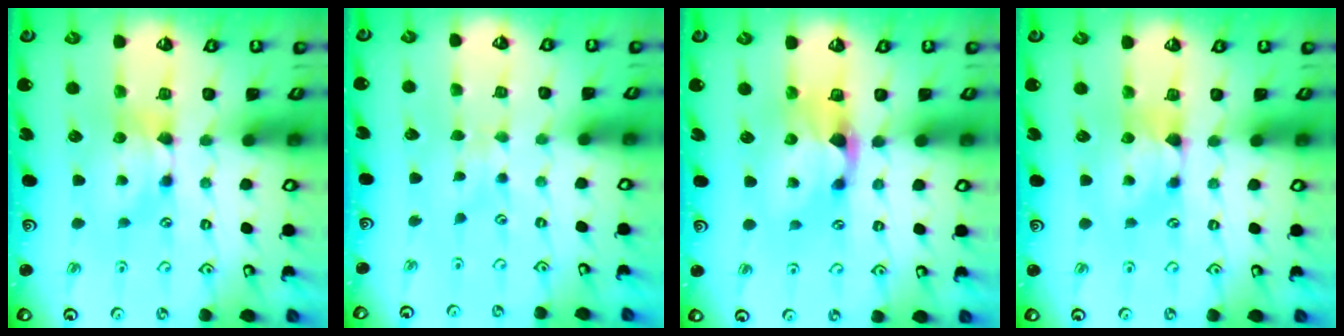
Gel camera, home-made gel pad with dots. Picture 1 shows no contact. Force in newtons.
{"total": 2.6, "press": 2.5, "slide": 0.3}
{"total": 2.2, "press": 1.7, "slide": 1.4}
{"total": 0.9, "press": 0.7, "slide": 0.6}